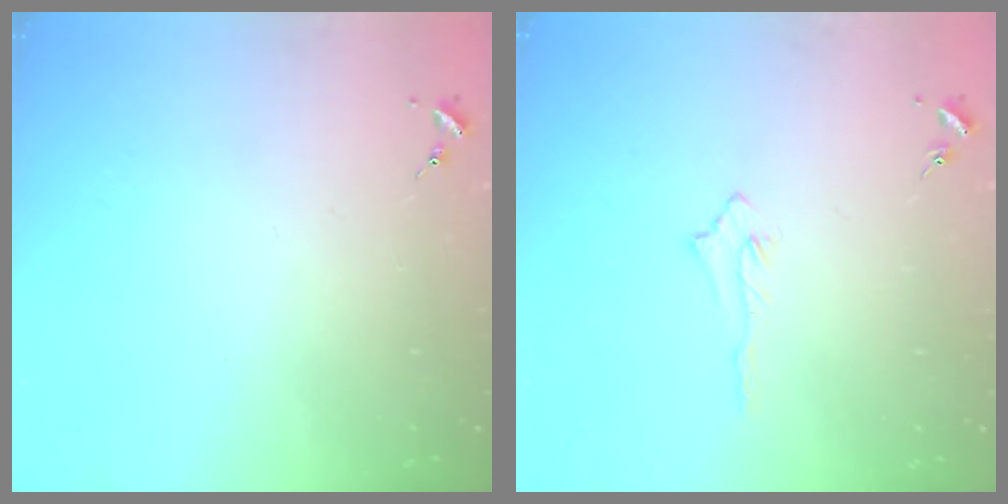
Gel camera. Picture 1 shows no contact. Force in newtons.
{"total": 3.4, "press": 3.4, "slide": 0.4}